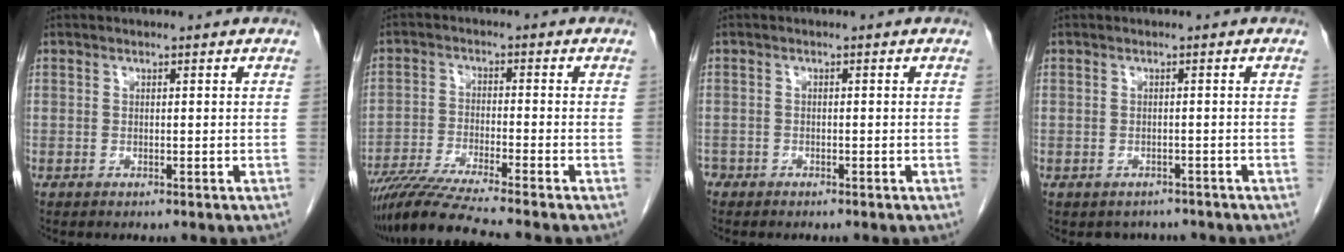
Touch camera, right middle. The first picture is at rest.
{"total": 9.2, "force": [-8.0, -1.7, 4.3], "torque": [-0.069, -0.027, -0.140]}
{"total": 1.8, "force": [-1.4, 1.0, 0.3], "torque": [-0.009, 0.000, -0.025]}
{"total": 3.1, "force": [-2.6, 1.6, 0.0], "torque": [-0.001, 0.006, -0.035]}